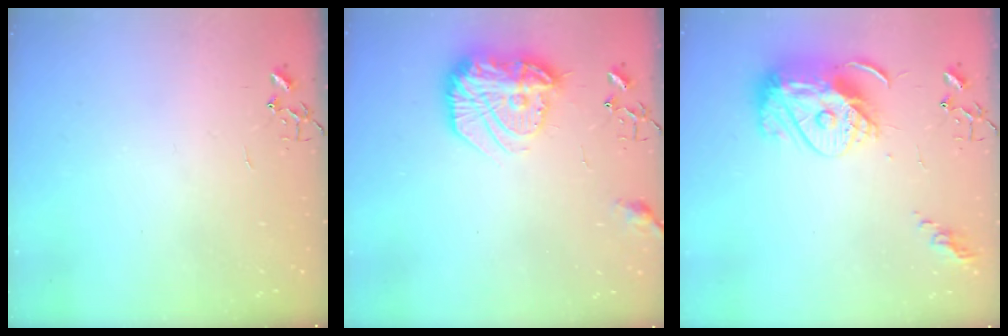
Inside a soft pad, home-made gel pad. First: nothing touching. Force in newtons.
{"total": 18.4, "press": 18.3, "slide": 1.4}
{"total": 15.1, "press": 15.0, "slide": 1.1}